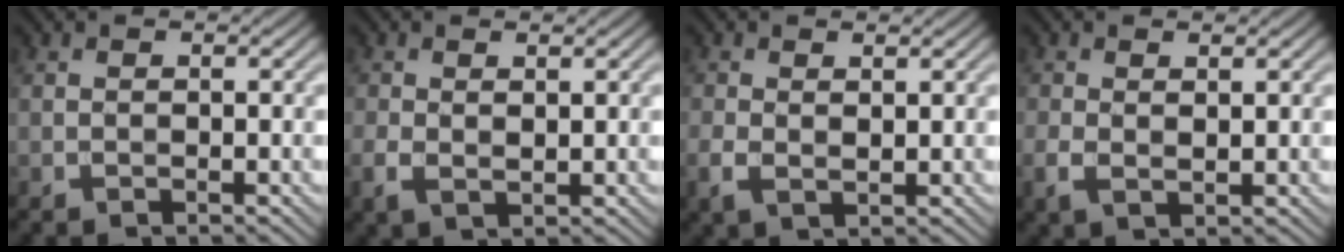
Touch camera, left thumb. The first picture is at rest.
{"total": 2.5, "force": [0.3, 1.1, 2.2], "torque": [-0.050, -0.002, 0.008]}
{"total": 2.6, "force": [0.4, 1.3, 2.2], "torque": [-0.053, -0.003, 0.008]}
{"total": 2.4, "force": [0.5, 1.1, 2.1], "torque": [-0.050, -0.002, 0.010]}